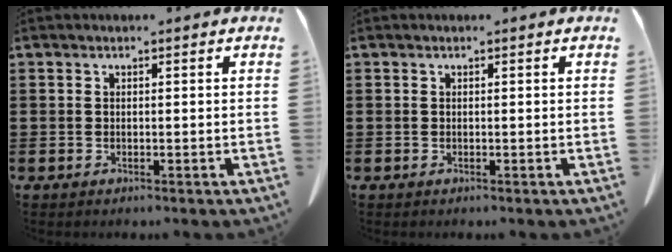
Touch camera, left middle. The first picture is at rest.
{"total": 0.0}